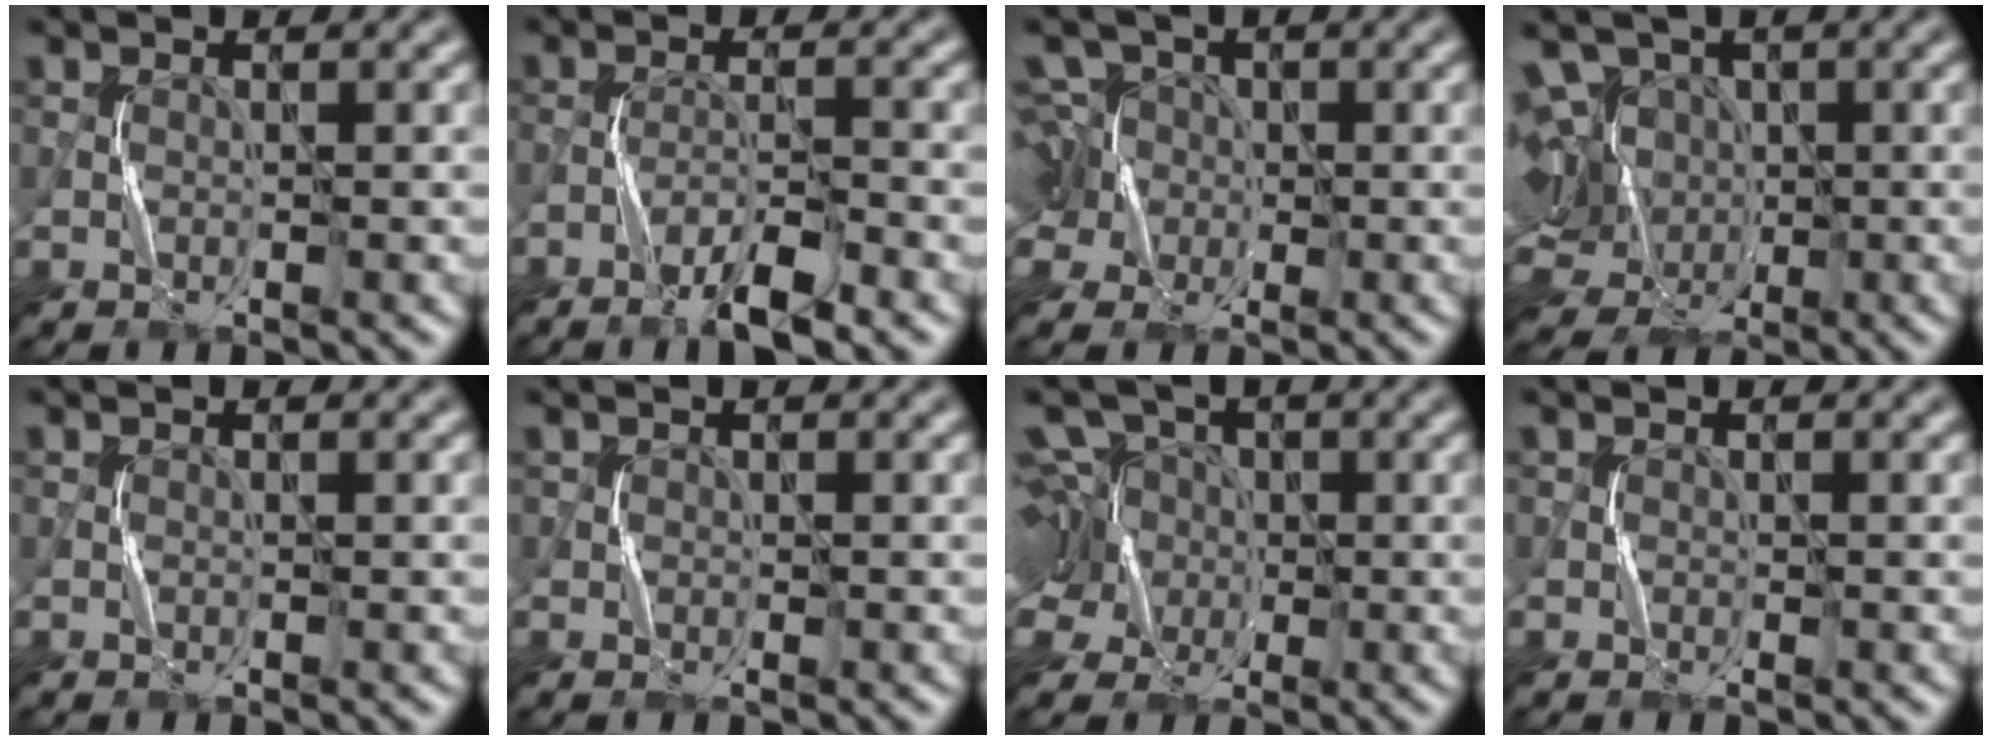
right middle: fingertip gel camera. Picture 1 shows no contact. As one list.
[{"total": 4.0, "force": [-2.8, 0.4, 2.9], "torque": [-0.056, 0.004, -0.055]}, {"total": 8.4, "force": [0.2, 7.2, 4.4], "torque": [-0.080, 0.045, -0.047]}, {"total": 11.4, "force": [1.2, 8.5, 7.5], "torque": [-0.131, 0.025, -0.015]}, {"total": 0.0}, {"total": 0.8, "force": [0.1, 0.6, 0.5], "torque": [-0.006, 0.000, 0.003]}, {"total": 11.3, "force": [1.9, 8.8, 6.8], "torque": [-0.102, 0.052, -0.037]}, {"total": 0.0}]